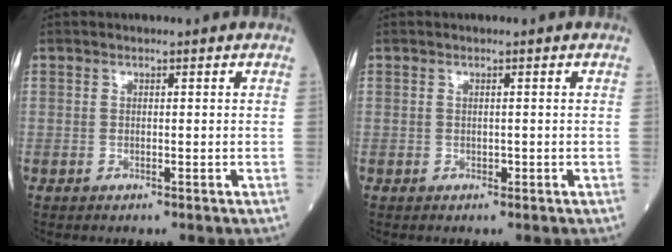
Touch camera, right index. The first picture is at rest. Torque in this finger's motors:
{"motor_torque": [0.12, 0.01, 0.06, 0.02]}